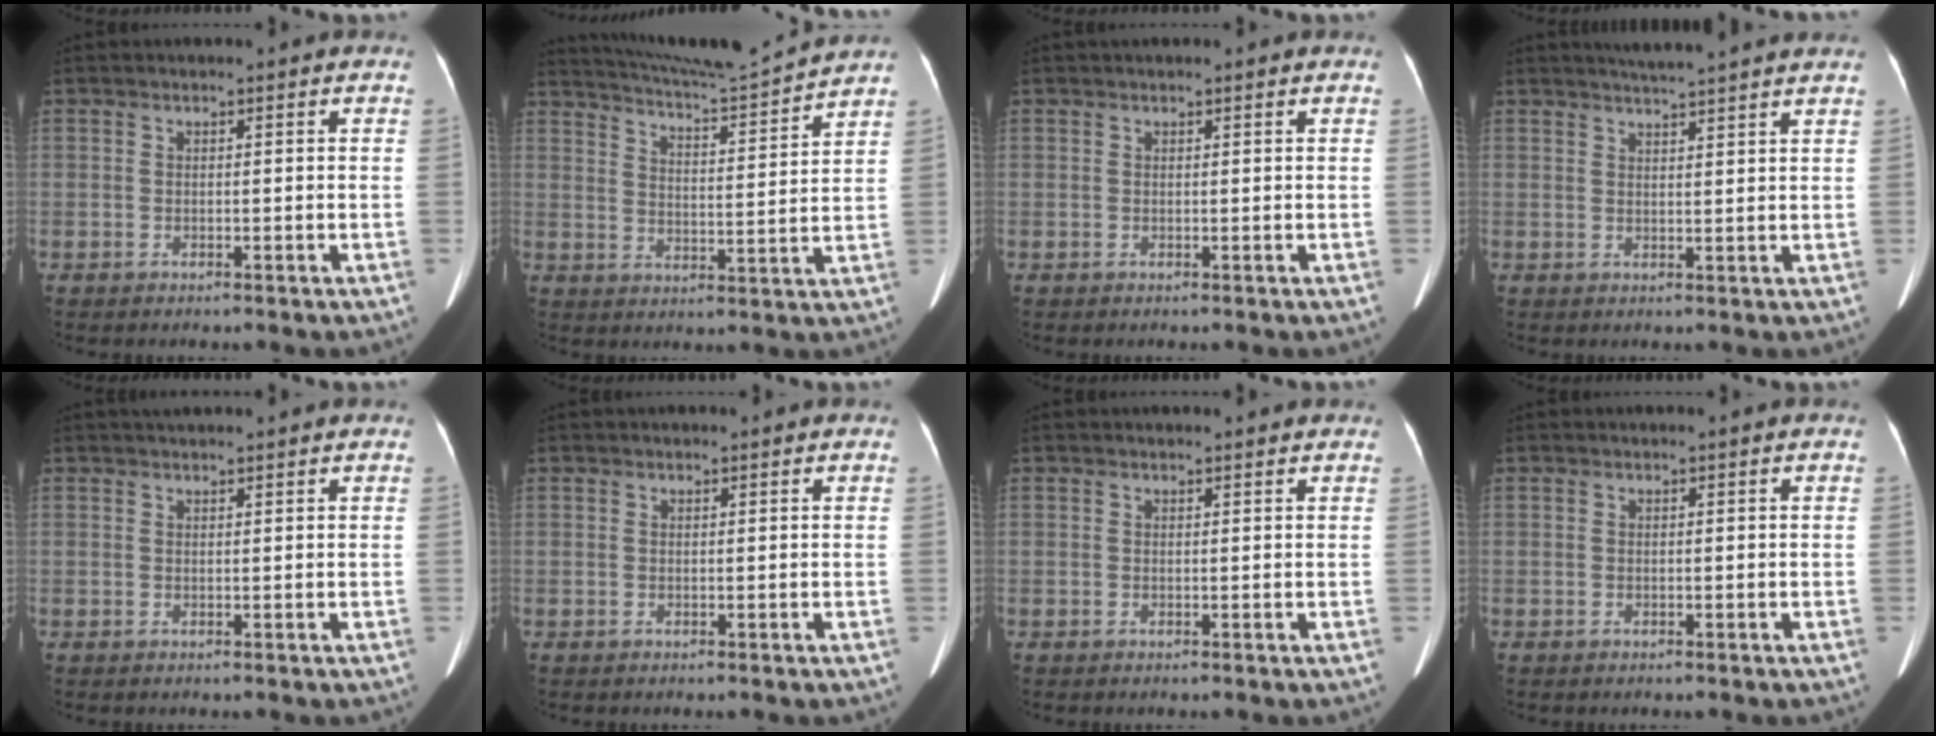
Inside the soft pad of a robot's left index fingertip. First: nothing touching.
{"total": 12.6, "force": [12.1, -2.1, 2.8], "torque": [-0.059, -0.025, 0.183]}
{"total": 2.1, "force": [1.8, 0.3, 1.0], "torque": [-0.009, 0.028, 0.024]}
{"total": 7.6, "force": [6.9, -0.7, 3.0], "torque": [-0.050, 0.017, 0.086]}
{"total": 3.9, "force": [3.5, 0.3, 1.7], "torque": [-0.020, 0.032, 0.048]}
{"total": 0.6, "force": [0.5, 0.2, 0.2], "torque": [-0.008, 0.006, 0.008]}
{"total": 2.4, "force": [2.3, 0.4, 0.7], "torque": [-0.011, 0.013, 0.023]}
{"total": 0.0}